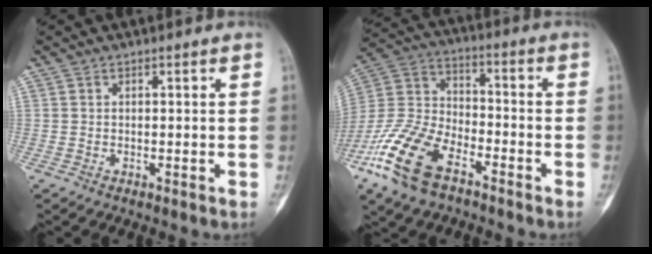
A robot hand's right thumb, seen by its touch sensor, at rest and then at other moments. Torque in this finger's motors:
{"motor_torque": [0.40, 0.77, 1.79, -1.01, 0.59]}